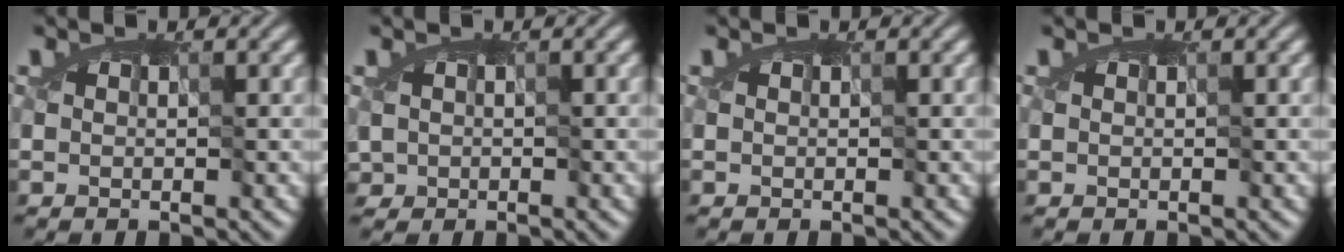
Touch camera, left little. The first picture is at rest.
{"total": 1.3, "force": [-0.2, 1.1, 0.7], "torque": [-0.019, 0.006, -0.002]}
{"total": 0.0}
{"total": 0.0}